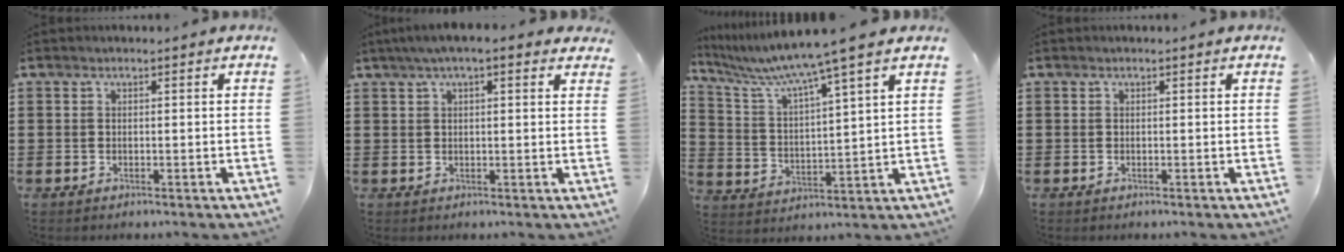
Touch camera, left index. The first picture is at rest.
{"total": 3.7, "force": [2.4, 0.8, 2.8], "torque": [-0.057, 0.007, 0.042]}
{"total": 7.8, "force": [6.3, -1.0, 4.5], "torque": [-0.114, -0.044, 0.098]}
{"total": 0.0}